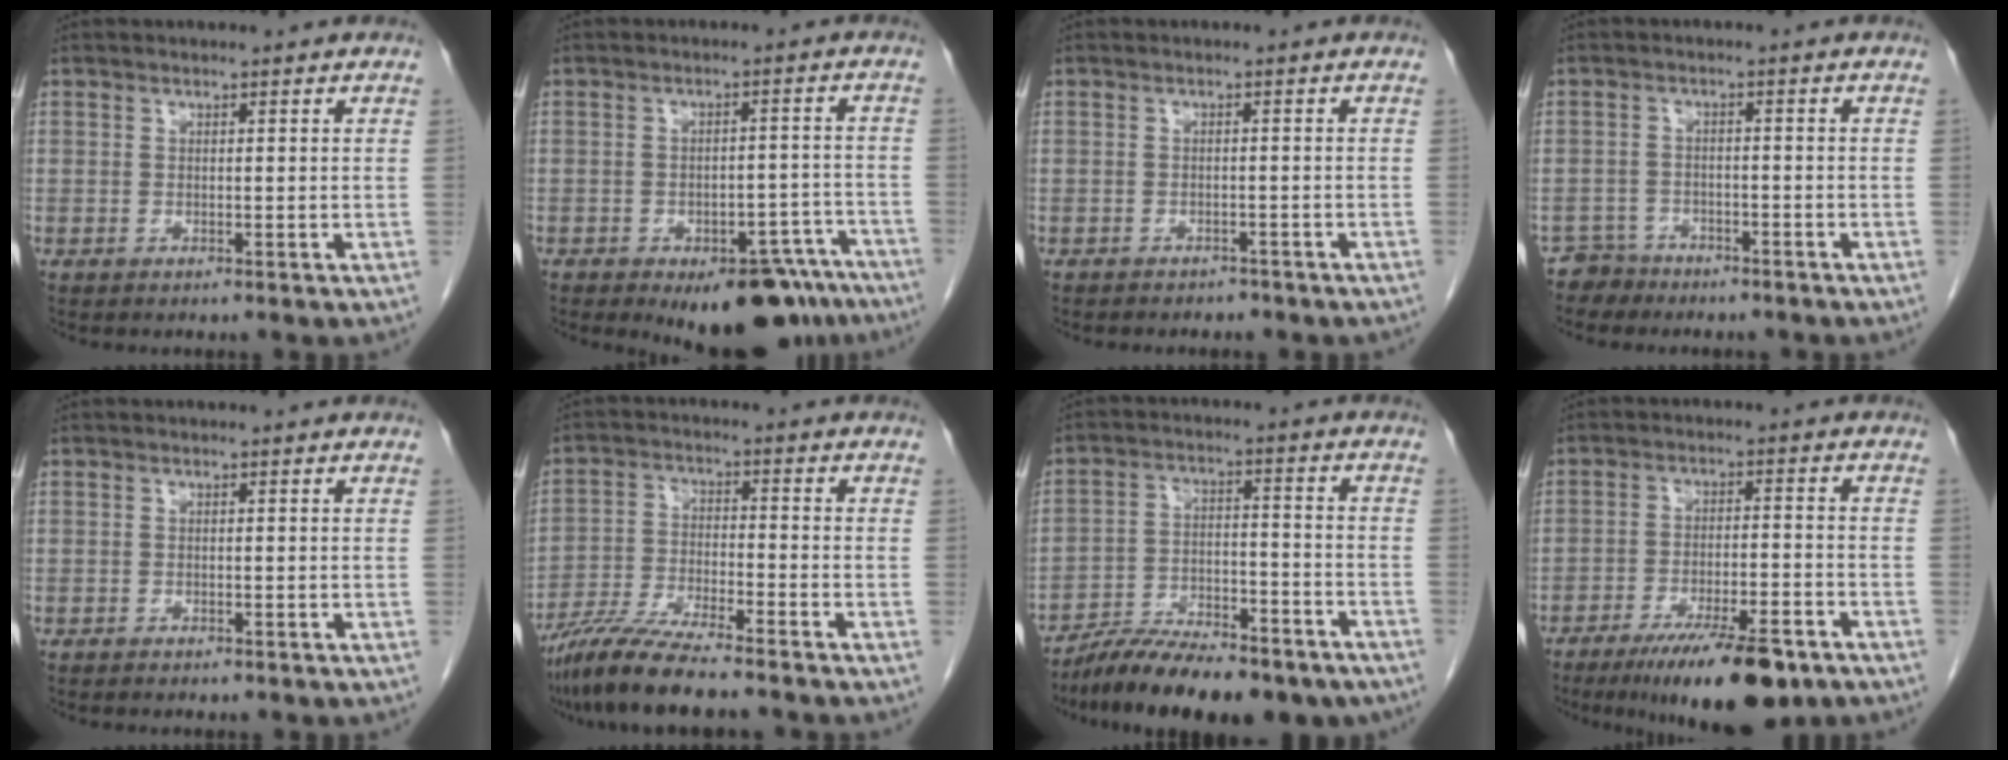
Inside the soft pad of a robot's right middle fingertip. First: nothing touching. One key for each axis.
{"total": 13.5, "fx": -10.0, "fy": 5.9, "fz": 6.9, "tx": -0.041, "ty": 0.024, "tz": -0.128}
{"total": 4.6, "fx": -3.9, "fy": 2.1, "fz": 1.2, "tx": -0.021, "ty": 0.004, "tz": -0.039}
{"total": 3.8, "fx": -3.1, "fy": 2.1, "fz": -0.9, "tx": 0.012, "ty": 0.007, "tz": -0.057}
{"total": 1.5, "fx": -1.2, "fy": 0.5, "fz": 0.7, "tx": -0.014, "ty": -0.003, "tz": -0.012}
{"total": 10.0, "fx": -8.5, "fy": 0.5, "fz": 5.3, "tx": -0.099, "ty": -0.026, "tz": -0.153}
{"total": 18.5, "fx": -15.3, "fy": 5.2, "fz": 9.0, "tx": -0.121, "ty": 0.014, "tz": -0.237}
{"total": 13.7, "fx": -9.5, "fy": 3.0, "fz": 9.4, "tx": -0.133, "ty": -0.017, "tz": -0.151}